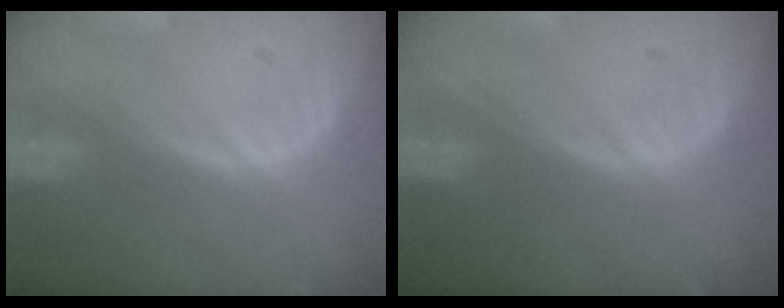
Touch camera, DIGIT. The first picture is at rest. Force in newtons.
{"total": 0.0}